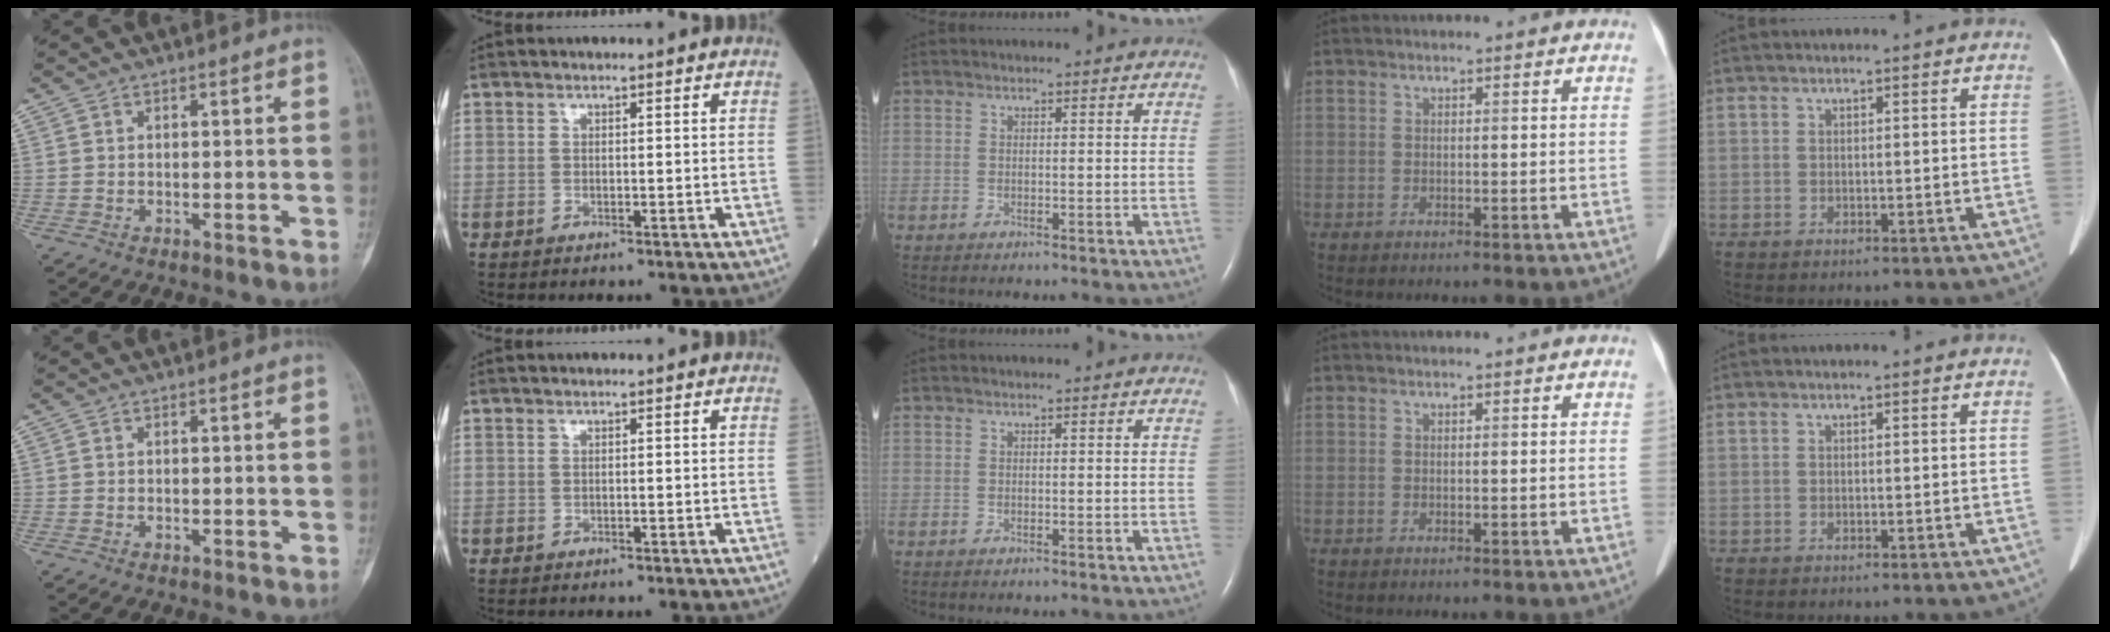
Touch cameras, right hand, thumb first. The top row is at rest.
{}